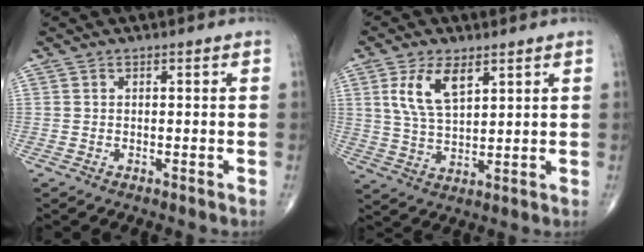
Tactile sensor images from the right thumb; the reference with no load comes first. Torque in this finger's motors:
{"motor_torque": [-0.06, 0.17, 0.26, 0.11, 0.22]}